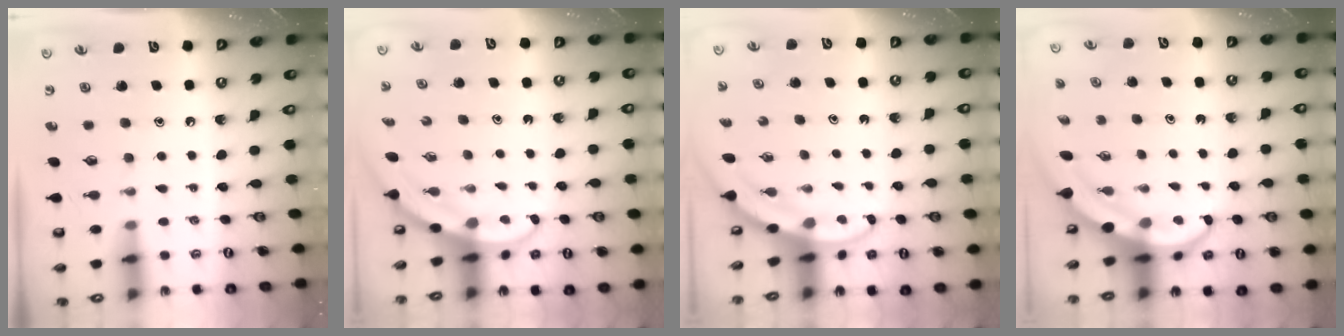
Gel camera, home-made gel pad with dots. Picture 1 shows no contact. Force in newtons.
{"total": 3.0, "press": 3.0, "slide": 0.1}
{"total": 3.5, "press": 3.5, "slide": 0.2}
{"total": 6.7, "press": 6.5, "slide": 1.5}